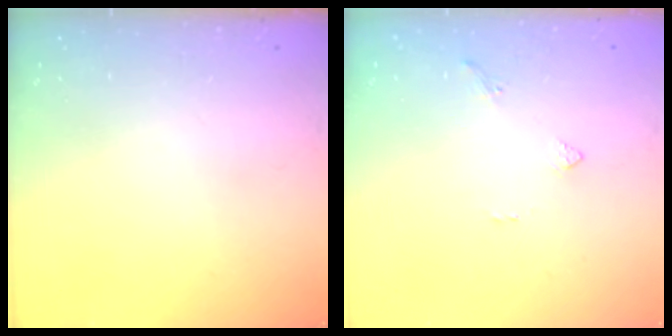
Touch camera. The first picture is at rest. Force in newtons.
{"total": 1.6, "press": 1.5, "slide": 0.5}